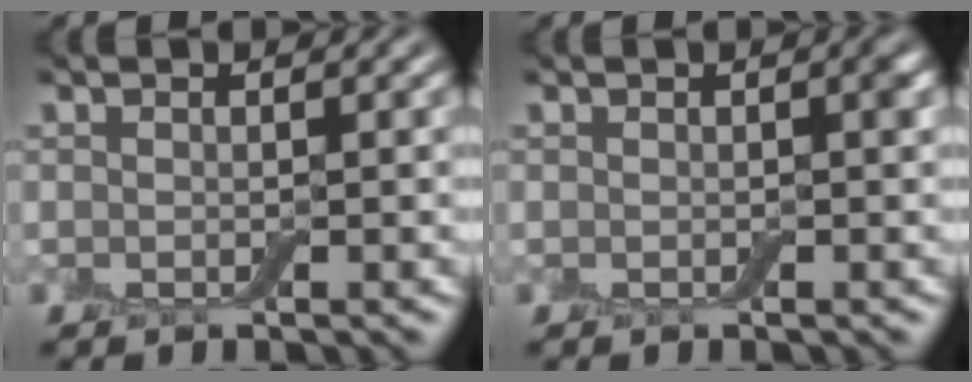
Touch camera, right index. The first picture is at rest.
{"total": 0.7, "force": [0.0, 0.2, 0.6], "torque": [-0.005, 0.001, 0.001]}